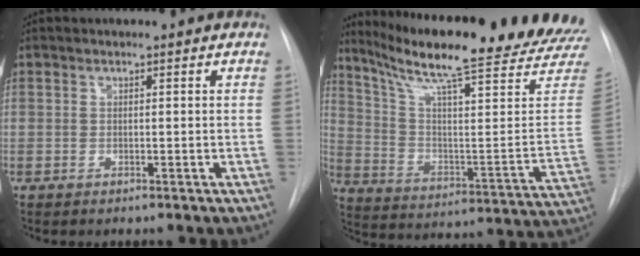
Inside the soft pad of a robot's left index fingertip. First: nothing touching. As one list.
[{"total": 29.3, "force": [25.1, 1.2, 15.1], "torque": [-0.242, -0.090, 0.338]}]